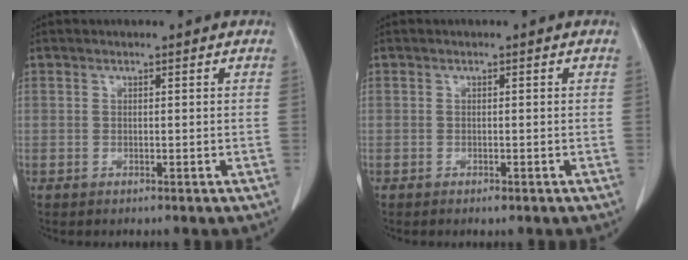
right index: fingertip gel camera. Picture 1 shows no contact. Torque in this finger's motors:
{"motor_torque": [-0.12, -0.03, 0.08, 0.01]}